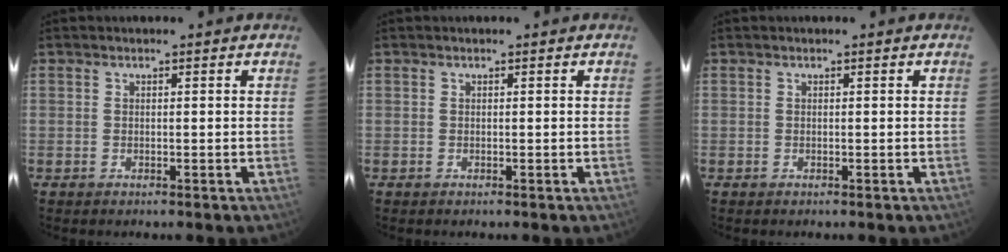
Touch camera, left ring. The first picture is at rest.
{"total": 0.0}
{"total": 0.0}